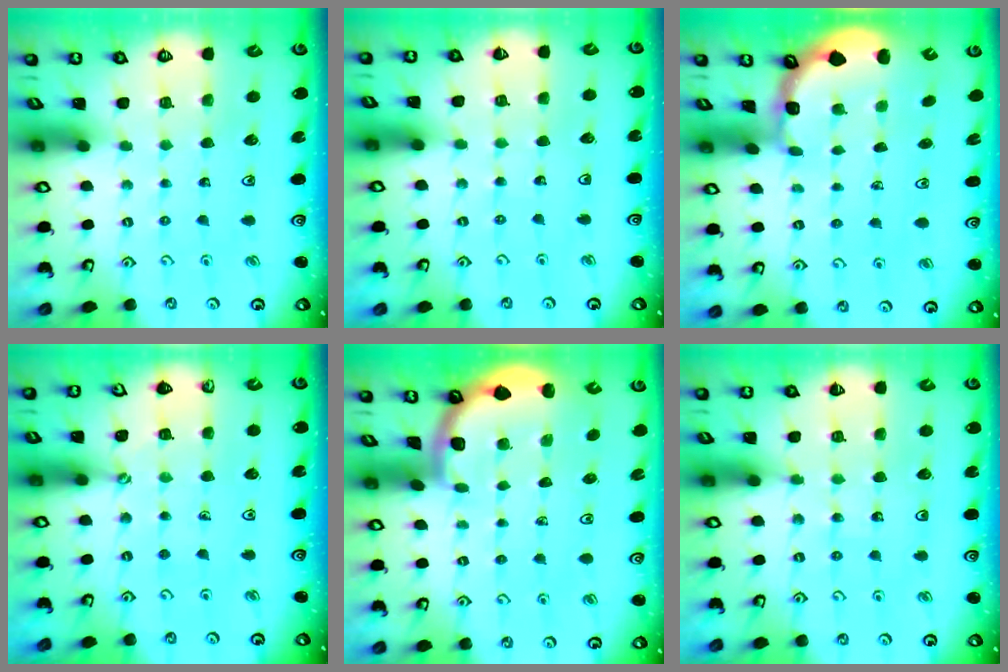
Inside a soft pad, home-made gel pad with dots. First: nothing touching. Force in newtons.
{"total": 2.3, "press": 2.3, "slide": 0.2}
{"total": 1.7, "press": 1.6, "slide": 0.5}
{"total": 1.9, "press": 1.9, "slide": 0.2}
{"total": 1.9, "press": 1.9, "slide": 0.0}
{"total": 5.3, "press": 4.9, "slide": 2.0}